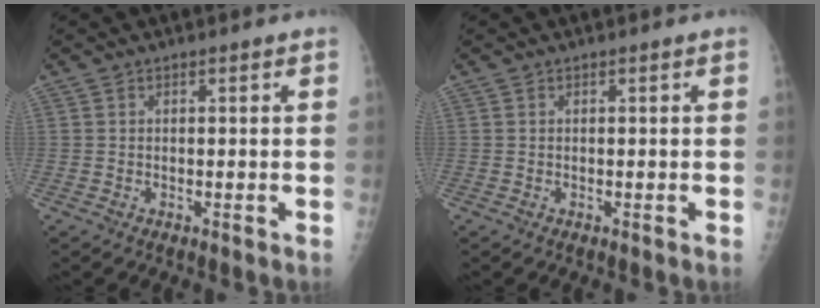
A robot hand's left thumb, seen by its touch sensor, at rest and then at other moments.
{"total": 0.0}